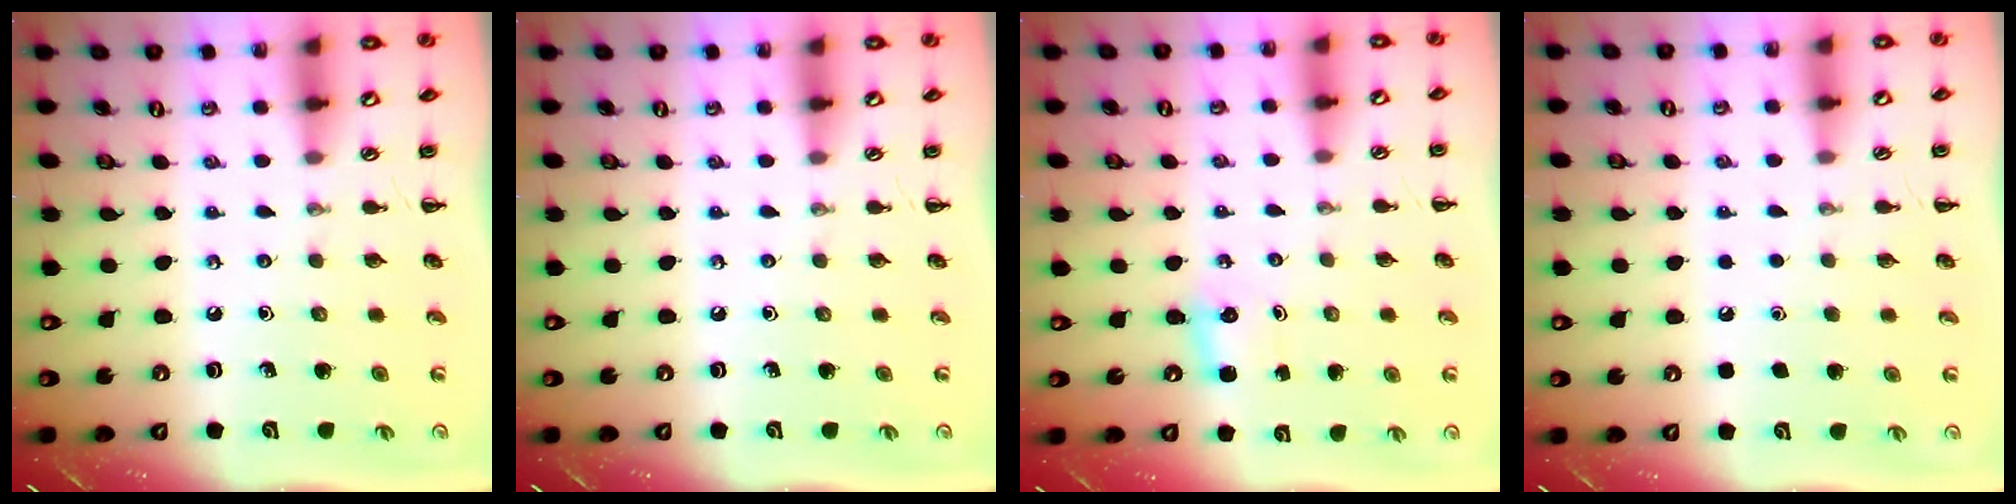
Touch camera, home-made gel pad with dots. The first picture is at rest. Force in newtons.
{"total": 0.0}
{"total": 2.6, "press": 2.5, "slide": 0.7}
{"total": 1.8, "press": 1.7, "slide": 0.1}